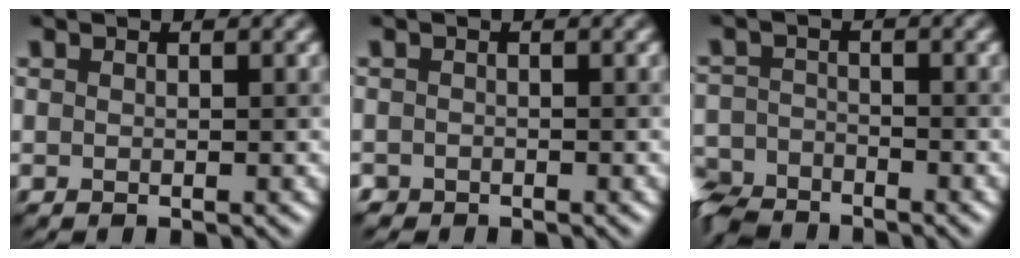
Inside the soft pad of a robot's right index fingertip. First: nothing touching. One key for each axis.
{"total": 0.7, "fx": -0.5, "fy": 0.5, "fz": -0.1, "tx": 0.008, "ty": 0.000, "tz": -0.009}
{"total": 5.6, "fx": -4.9, "fy": 2.3, "fz": 1.6, "tx": -0.034, "ty": -0.011, "tz": -0.098}